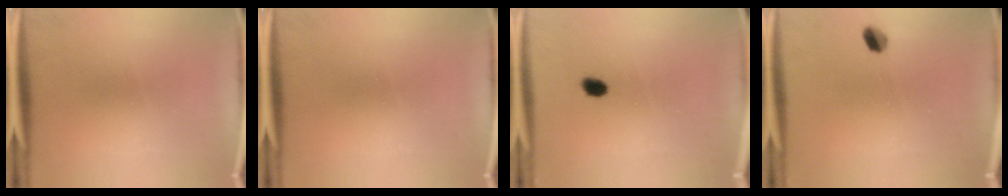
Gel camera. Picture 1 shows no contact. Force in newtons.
{"total": 0.0}
{"total": 1.8}
{"total": 2.7}